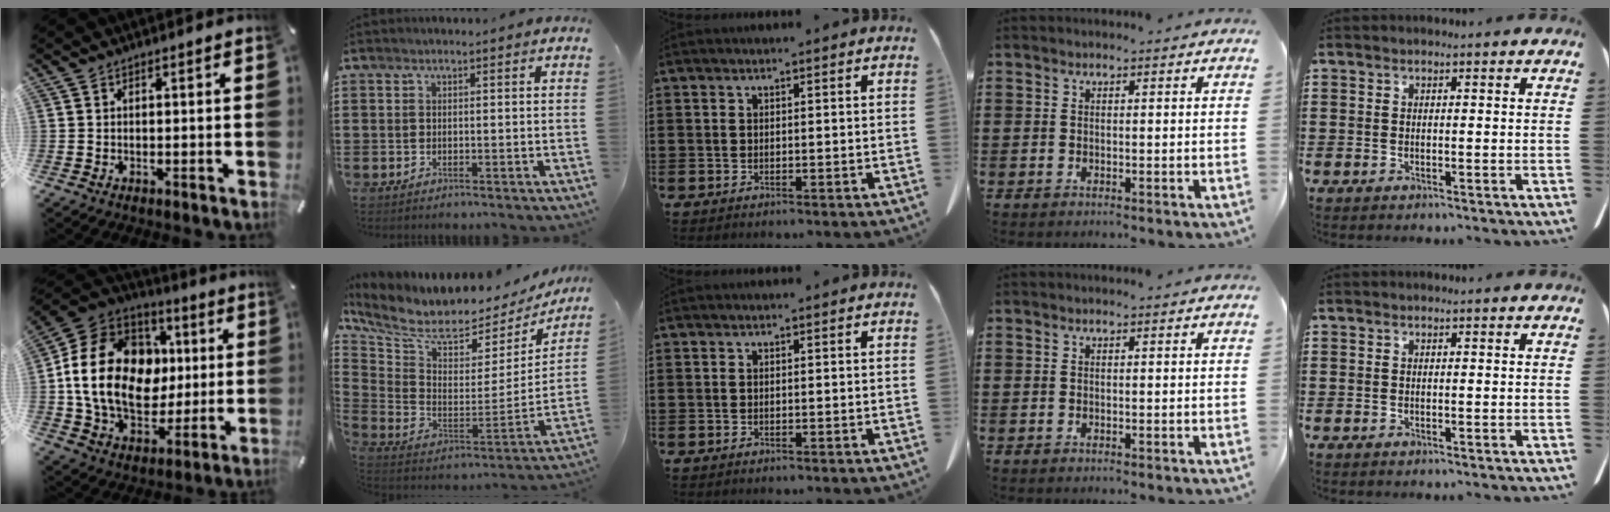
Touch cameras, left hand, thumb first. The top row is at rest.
{"thumb": {"total": 20.7, "force": [0.9, 16.3, 12.6], "torque": [-0.240, 0.014, 0.022]}, "index": {"total": 6.4, "force": [5.4, 1.9, 2.8], "torque": [-0.086, -0.053, 0.092]}}